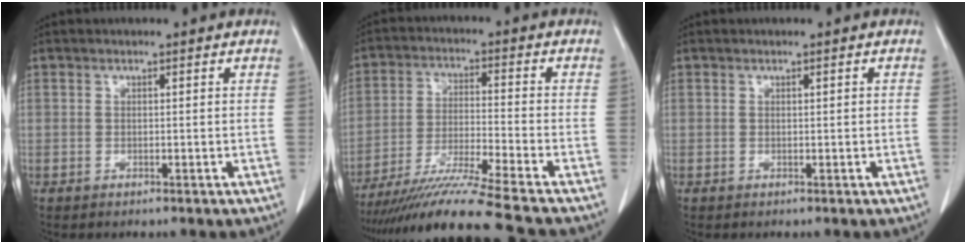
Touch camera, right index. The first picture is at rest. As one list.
[{"total": 13.8, "force": [-11.7, -2.7, 6.7], "torque": [-0.116, -0.025, -0.200]}, {"total": 0.0}]